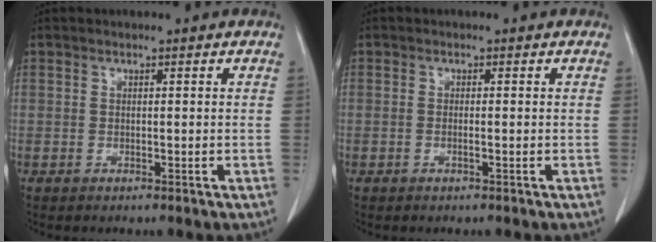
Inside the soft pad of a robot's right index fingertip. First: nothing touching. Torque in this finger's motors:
{"motor_torque": [-0.11, 0.12, -0.08, -0.01]}